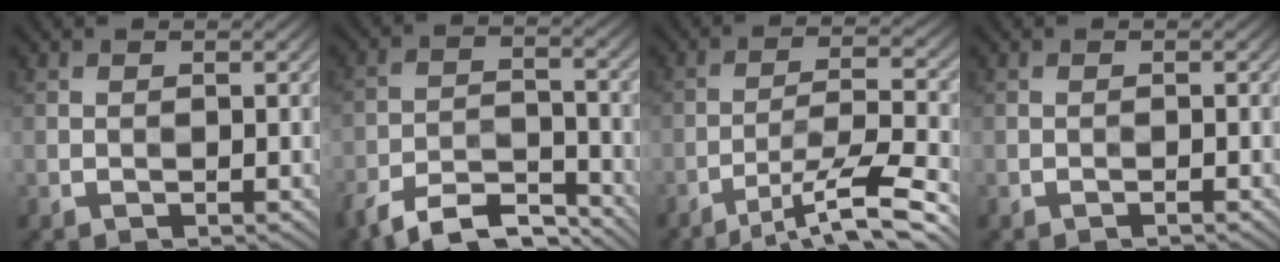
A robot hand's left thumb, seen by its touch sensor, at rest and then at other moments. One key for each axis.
{"total": 9.0, "fx": -7.5, "fy": 2.8, "fz": 4.1, "tx": -0.073, "ty": -0.001, "tz": -0.144}
{"total": 11.0, "fx": -7.6, "fy": 1.7, "fz": 7.8, "tx": -0.146, "ty": 0.007, "tz": -0.124}
{"total": 0.5, "fx": -0.4, "fy": 0.0, "fz": 0.3, "tx": -0.004, "ty": 0.001, "tz": -0.009}